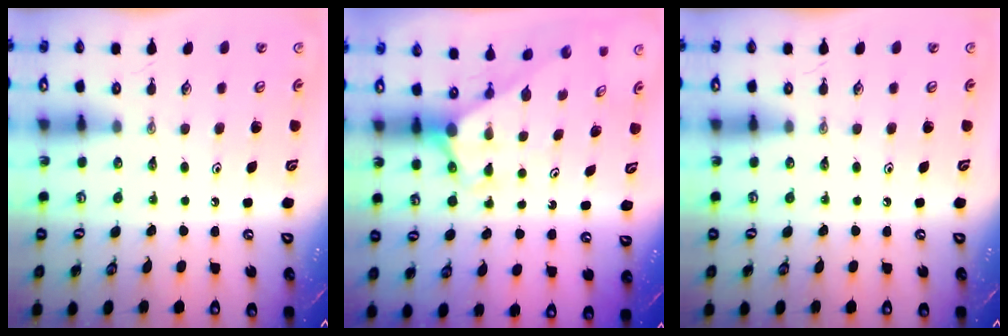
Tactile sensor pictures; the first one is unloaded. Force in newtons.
{"total": 2.8, "press": 2.8, "slide": 0.1}
{"total": 0.0}